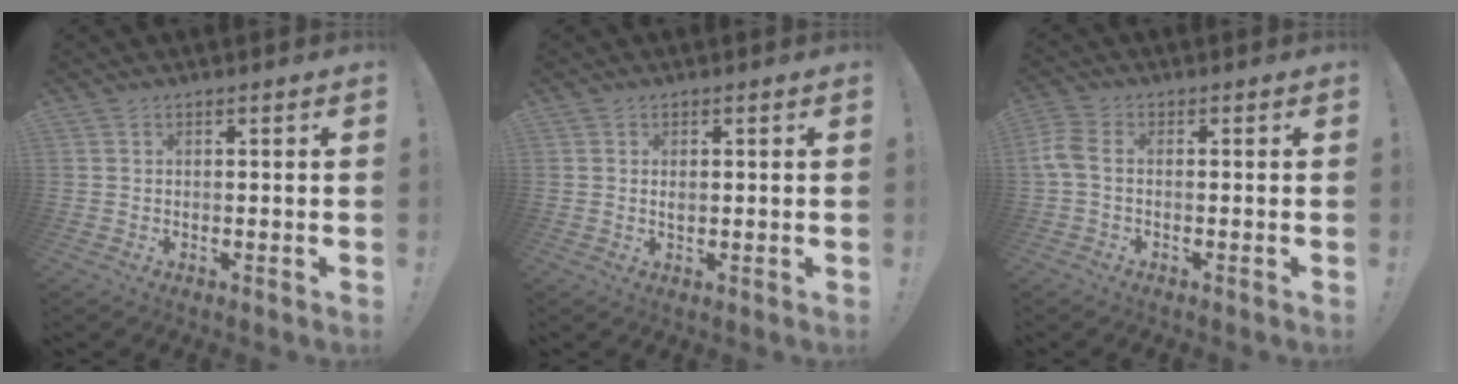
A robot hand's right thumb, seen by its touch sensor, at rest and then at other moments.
{"total": 1.0, "force": [0.3, 0.7, 0.7], "torque": [-0.009, 0.000, 0.004]}
{"total": 4.3, "force": [-0.3, 2.1, 3.7], "torque": [-0.085, -0.004, -0.006]}